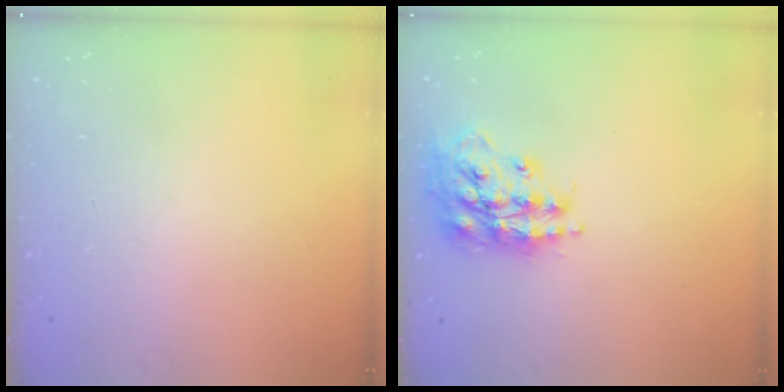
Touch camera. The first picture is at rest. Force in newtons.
{"total": 17.1, "press": 17.0, "slide": 1.5}